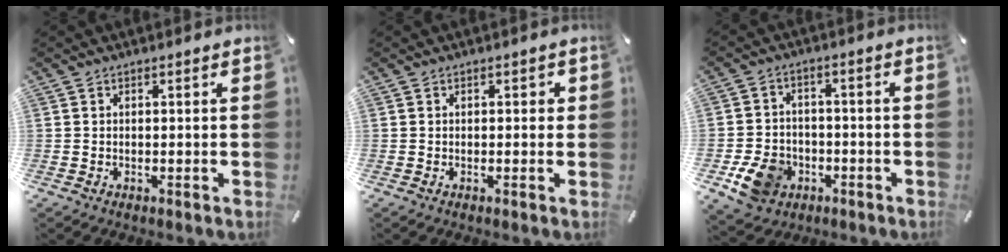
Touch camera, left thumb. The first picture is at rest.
{"total": 0.7, "force": [-0.1, 0.6, 0.3], "torque": [-0.005, 0.005, -0.005]}
{"total": 10.2, "force": [-4.0, 8.2, 4.6], "torque": [-0.099, 0.029, -0.070]}